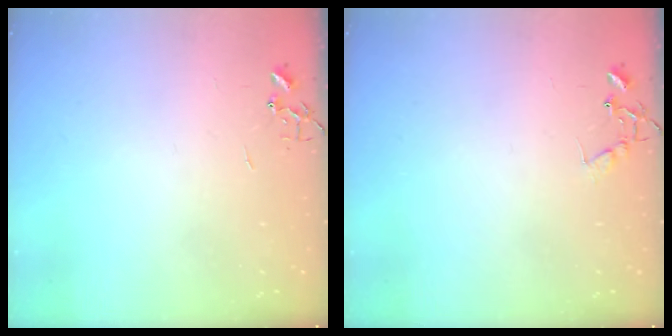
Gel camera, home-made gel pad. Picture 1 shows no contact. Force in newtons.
{"total": 7.5, "press": 7.5, "slide": 0.4}